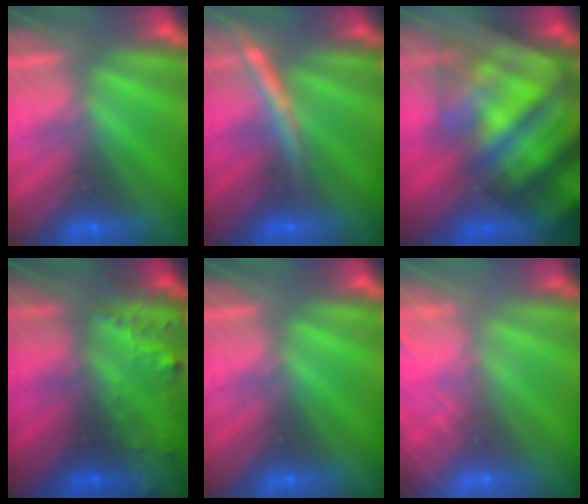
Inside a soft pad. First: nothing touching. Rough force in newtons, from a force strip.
{"total": 2.8}
{"total": 7.6}
{"total": 6.8}
{"total": 0.0}
{"total": 6.1}